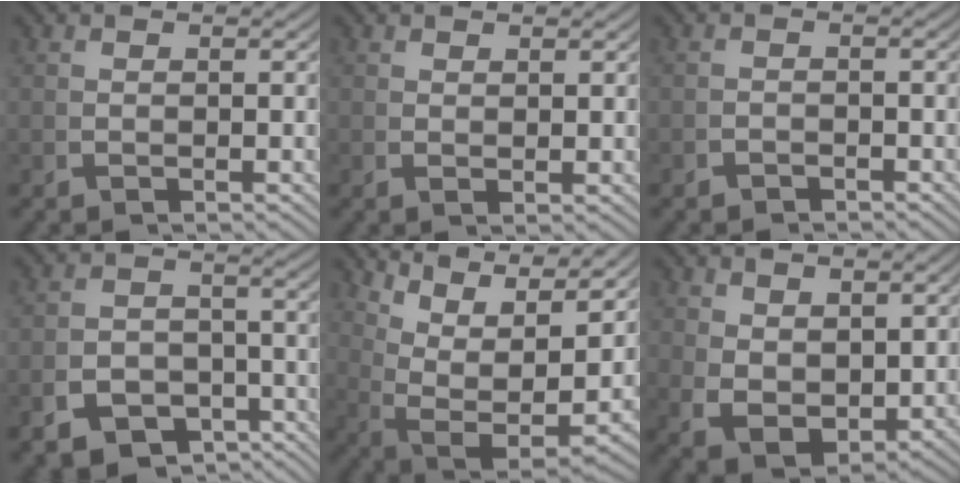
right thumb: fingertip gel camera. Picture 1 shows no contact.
{"total": 0.9, "force": [0.9, -0.1, 0.3], "torque": [-0.002, 0.001, 0.019]}
{"total": 1.4, "force": [-1.4, 0.0, -0.2], "torque": [0.009, -0.005, -0.023]}
{"total": 11.3, "force": [-6.8, 8.2, 3.6], "torque": [-0.063, -0.045, -0.101]}
{"total": 14.8, "force": [2.5, 9.9, 10.7], "torque": [-0.220, -0.050, 0.058]}
{"total": 6.5, "force": [-0.2, 4.9, 4.3], "torque": [-0.101, -0.038, 0.021]}